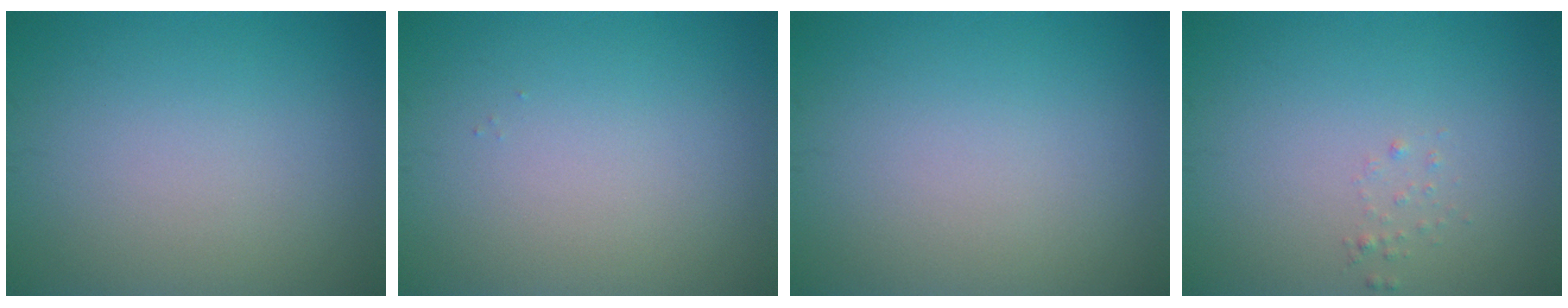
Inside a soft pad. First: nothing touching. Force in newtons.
{"total": 0.0}
{"total": 0.0}
{"total": 0.6, "press": 0.6, "slide": 0.1}